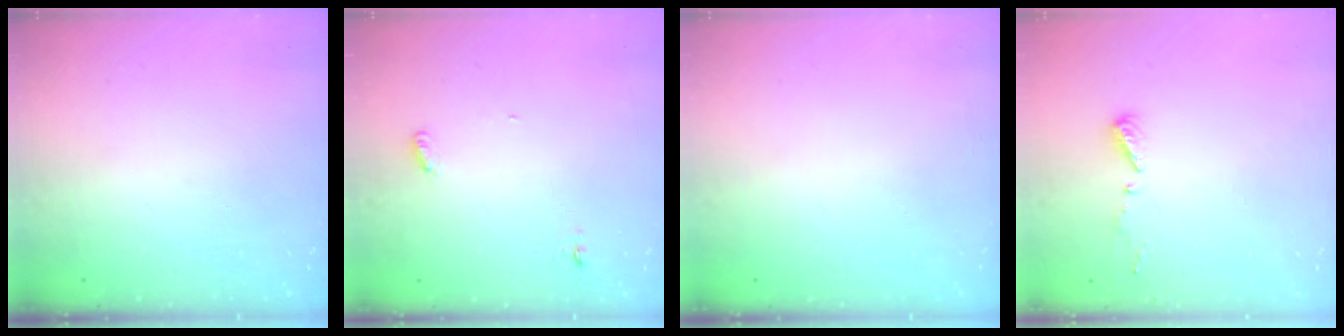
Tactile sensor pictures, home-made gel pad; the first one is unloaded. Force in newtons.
{"total": 3.0, "press": 2.8, "slide": 0.9}
{"total": 0.0}
{"total": 4.0, "press": 4.0, "slide": 0.4}